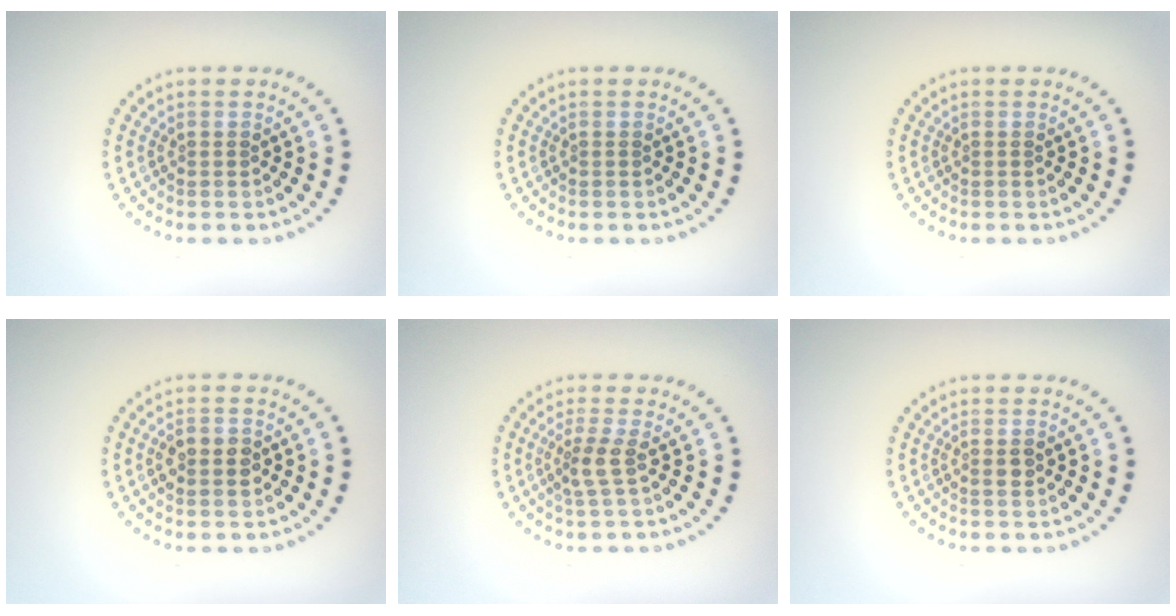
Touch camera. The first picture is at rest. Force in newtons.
{"total": 0.0}
{"total": 0.0}
{"total": 3.0, "press": 3.0, "slide": 0.0}
{"total": 2.0, "press": 1.6, "slide": 1.2}
{"total": 1.1, "press": 1.1, "slide": 0.3}